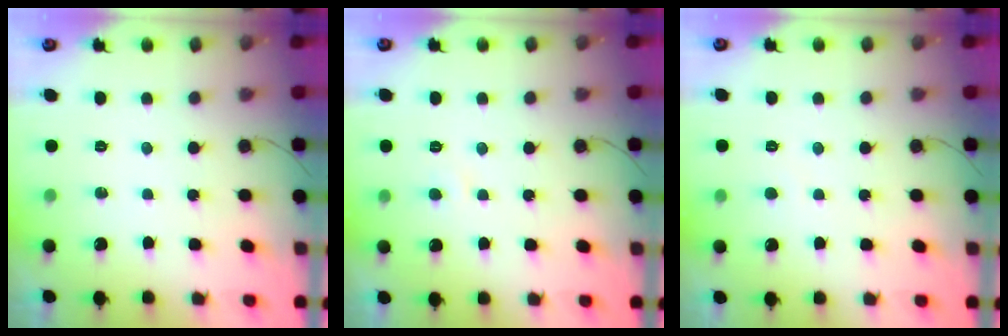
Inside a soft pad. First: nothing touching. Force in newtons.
{"total": 3.2, "press": 3.2, "slide": 0.3}
{"total": 2.0, "press": 2.0, "slide": 0.2}